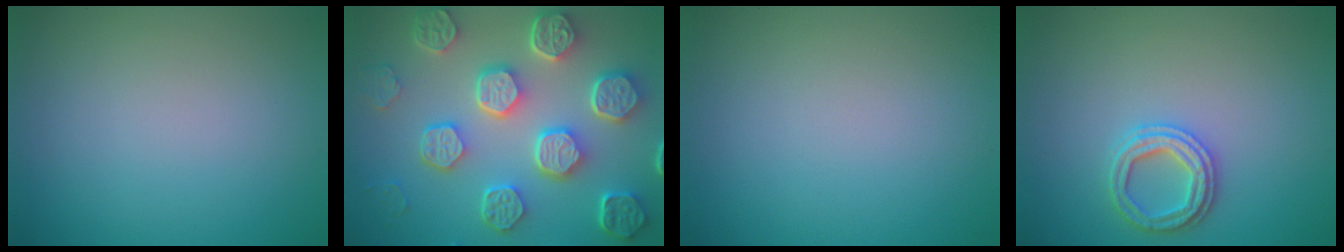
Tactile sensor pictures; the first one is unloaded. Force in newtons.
{"total": 8.8, "press": 6.7, "slide": 5.7}
{"total": 0.0}
{"total": 2.7, "press": 2.7, "slide": 0.5}